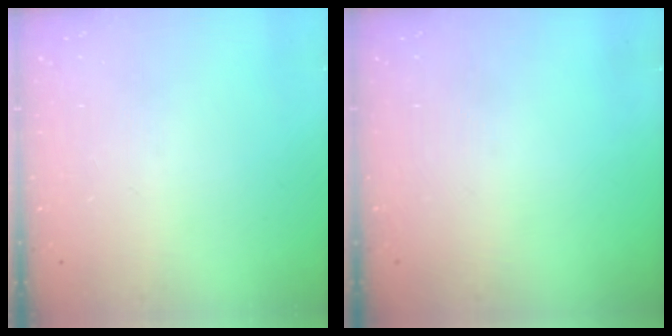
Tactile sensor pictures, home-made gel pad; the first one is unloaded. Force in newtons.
{"total": 0.0}